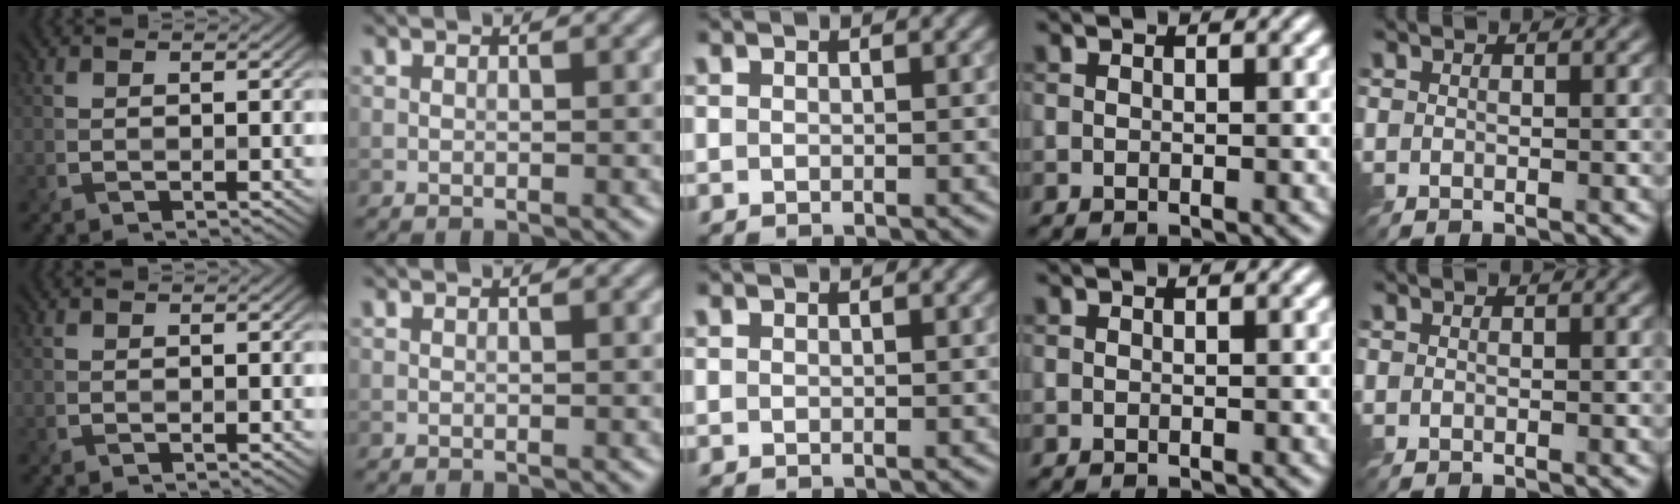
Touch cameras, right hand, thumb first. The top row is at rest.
{}